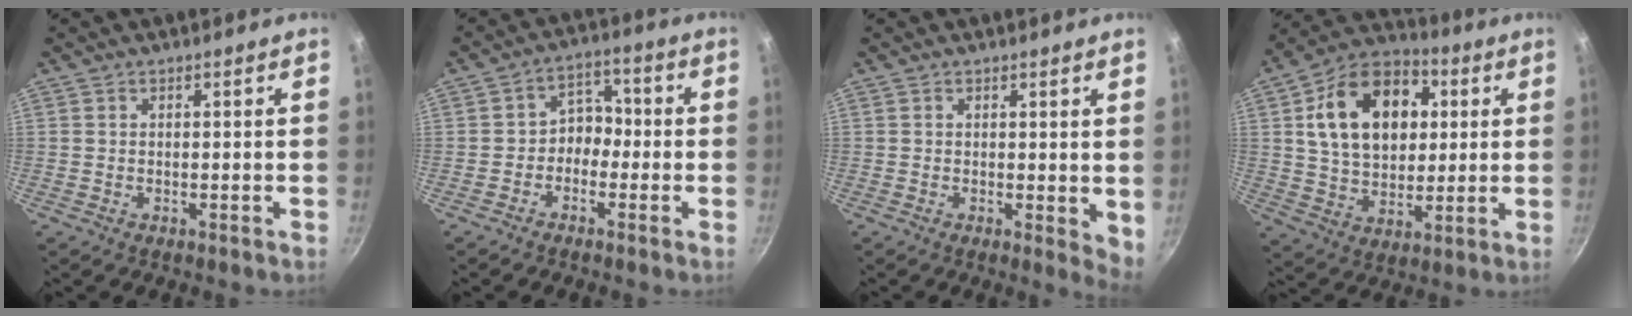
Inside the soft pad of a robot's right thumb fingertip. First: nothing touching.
{"total": 5.3, "force": [-1.5, 4.2, 2.8], "torque": [-0.001, 0.033, -0.038]}
{"total": 3.7, "force": [0.9, 1.7, 3.2], "torque": [-0.035, -0.005, 0.012]}
{"total": 20.2, "force": [4.5, 14.1, 13.8], "torque": [-0.197, 0.013, 0.068]}